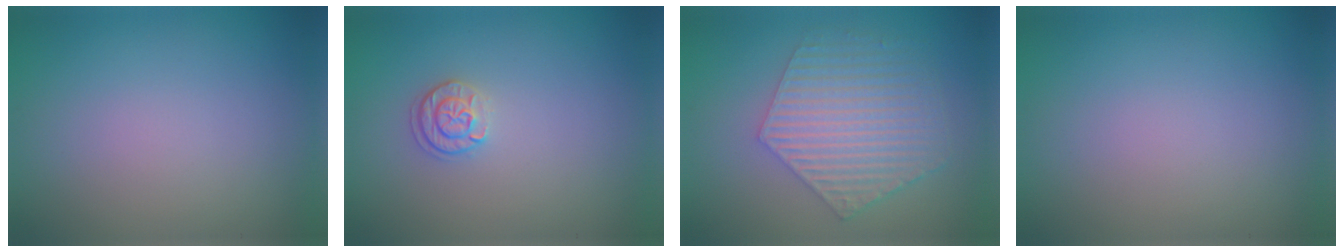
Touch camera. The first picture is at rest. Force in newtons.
{"total": 1.7, "press": 1.6, "slide": 0.4}
{"total": 6.0, "press": 4.4, "slide": 4.0}
{"total": 0.0}